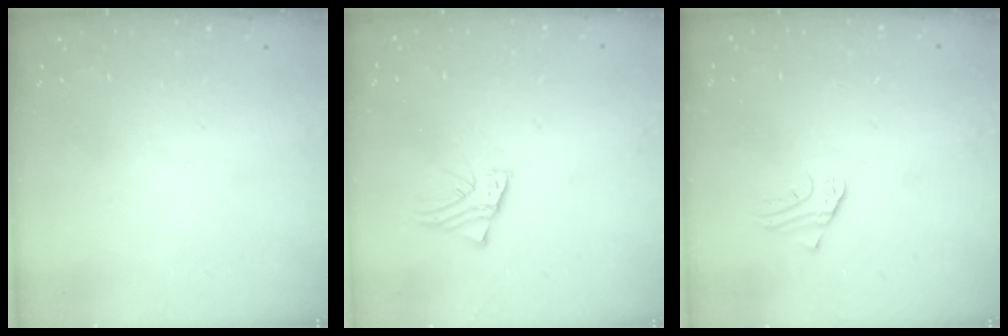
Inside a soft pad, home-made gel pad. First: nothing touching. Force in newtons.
{"total": 2.0, "press": 2.0, "slide": 0.1}
{"total": 1.2, "press": 1.2, "slide": 0.1}